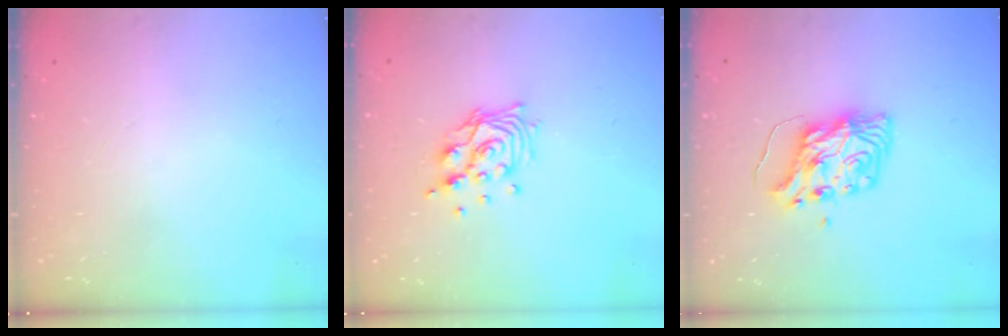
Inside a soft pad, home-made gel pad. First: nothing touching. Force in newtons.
{"total": 11.1, "press": 10.9, "slide": 1.6}
{"total": 8.9, "press": 8.9, "slide": 0.3}